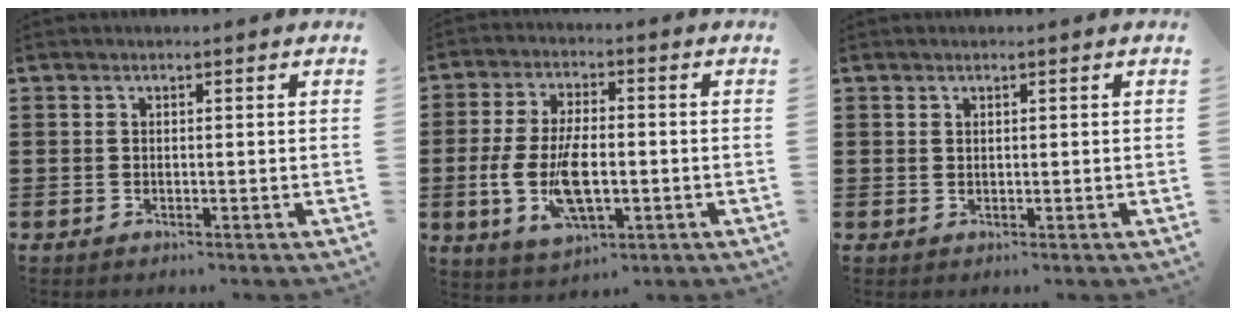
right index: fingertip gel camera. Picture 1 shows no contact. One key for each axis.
{"total": 9.7, "fx": -1.8, "fy": 4.8, "fz": 8.2, "tx": -0.190, "ty": -0.006, "tz": -0.036}
{"total": 0.7, "fx": 0.5, "fy": 0.4, "fz": 0.1, "tx": -0.004, "ty": 0.003, "tz": 0.009}